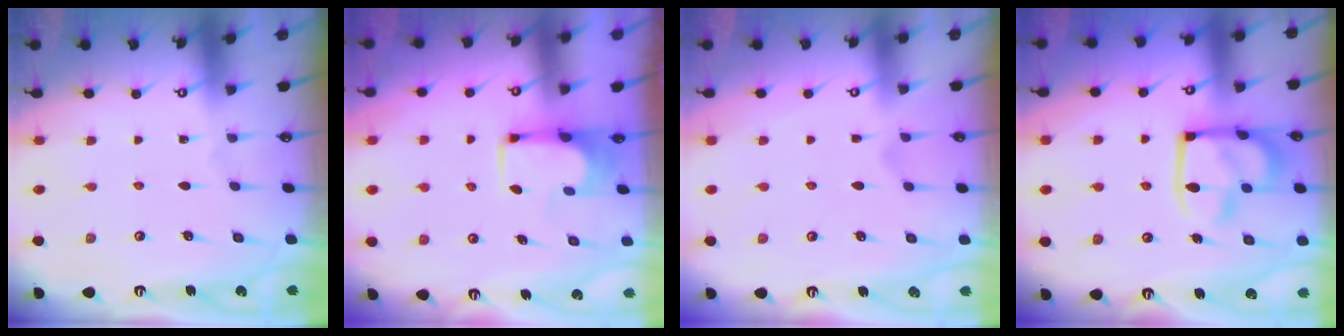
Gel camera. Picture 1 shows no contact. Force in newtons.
{"total": 3.5, "press": 3.5, "slide": 0.2}
{"total": 1.2, "press": 0.3, "slide": 1.1}
{"total": 15.5, "press": 15.3, "slide": 2.0}